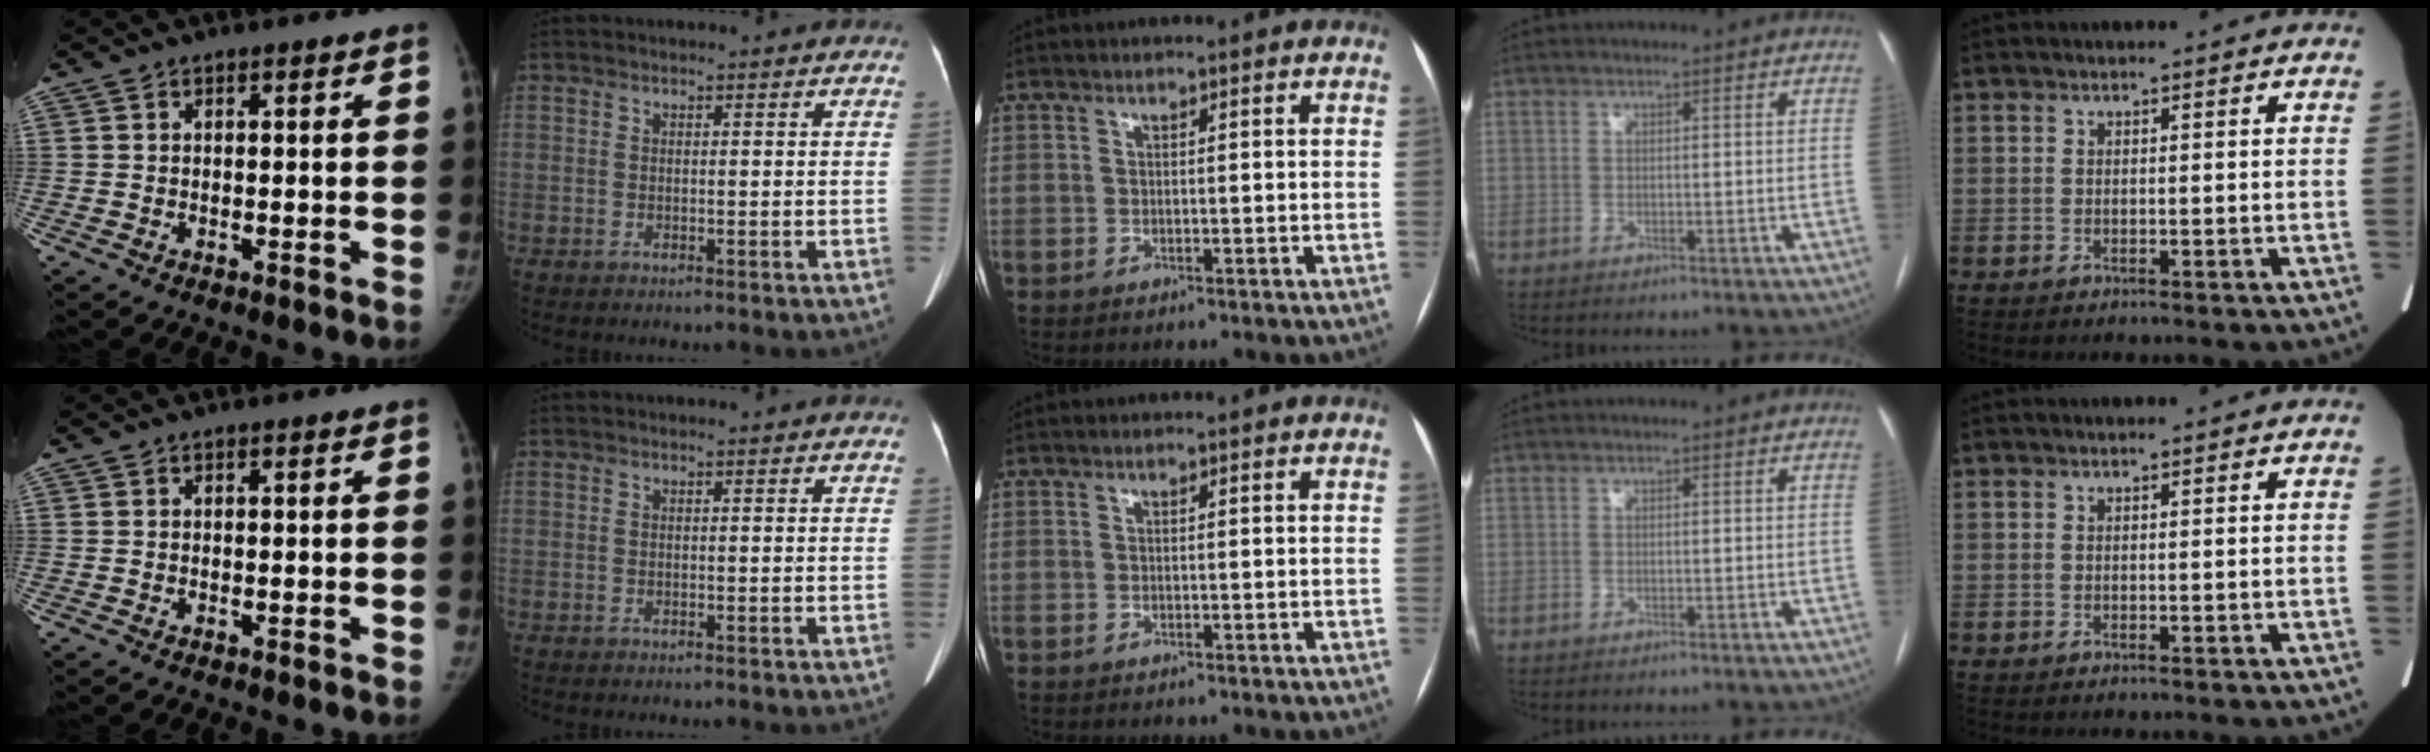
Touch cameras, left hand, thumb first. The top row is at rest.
{}